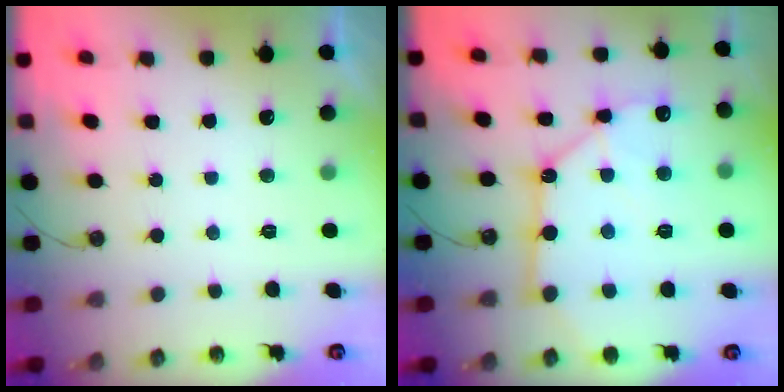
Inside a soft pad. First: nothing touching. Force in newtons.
{"total": 16.2, "press": 16.1, "slide": 1.8}